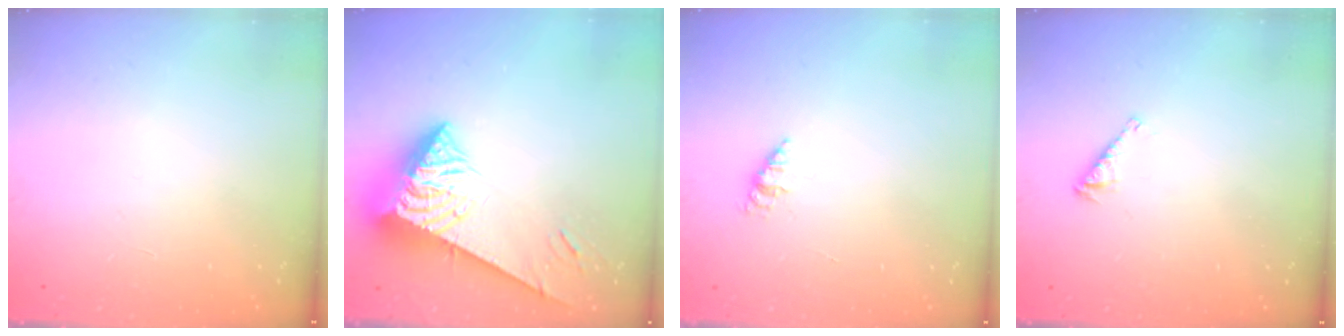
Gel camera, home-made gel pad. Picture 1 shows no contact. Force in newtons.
{"total": 8.6, "press": 8.5, "slide": 0.9}
{"total": 1.1, "press": 1.1, "slide": 0.2}
{"total": 2.9, "press": 2.8, "slide": 0.5}